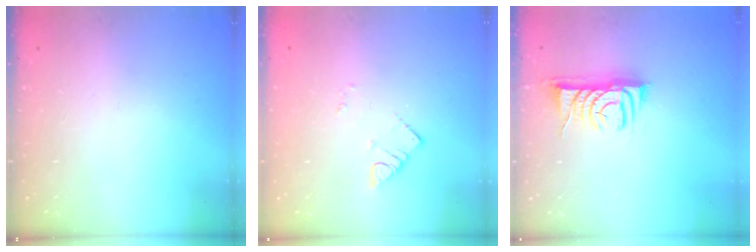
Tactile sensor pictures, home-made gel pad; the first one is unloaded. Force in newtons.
{"total": 2.7, "press": 2.7, "slide": 0.4}
{"total": 9.0, "press": 8.9, "slide": 0.5}